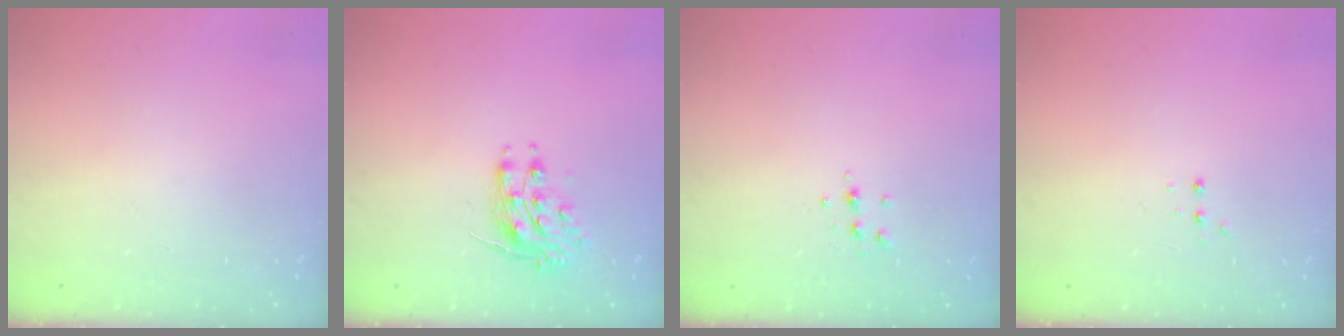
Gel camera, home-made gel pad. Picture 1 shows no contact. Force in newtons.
{"total": 8.4, "press": 8.3, "slide": 0.4}
{"total": 4.7, "press": 4.4, "slide": 1.6}
{"total": 2.7, "press": 2.7, "slide": 0.5}